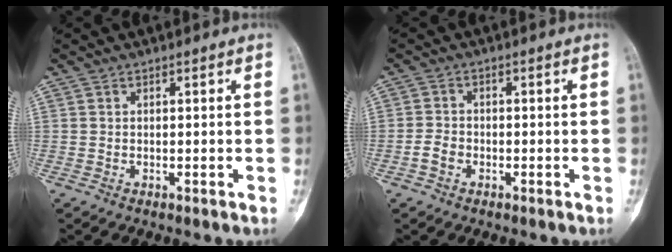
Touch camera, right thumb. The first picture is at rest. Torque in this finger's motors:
{"motor_torque": [0.55, 0.47, 0.19, -0.31, 0.06]}